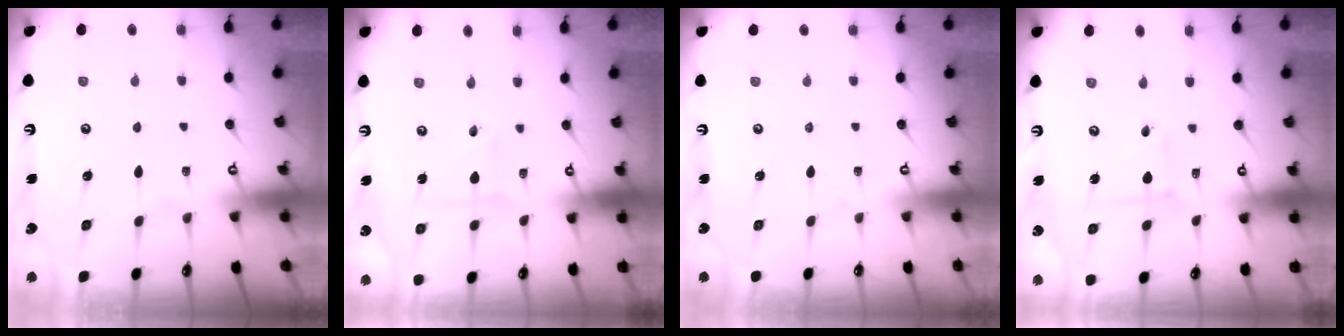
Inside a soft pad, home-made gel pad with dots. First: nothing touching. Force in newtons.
{"total": 2.5, "press": 2.5, "slide": 0.1}
{"total": 0.0}
{"total": 3.4, "press": 3.4, "slide": 0.3}